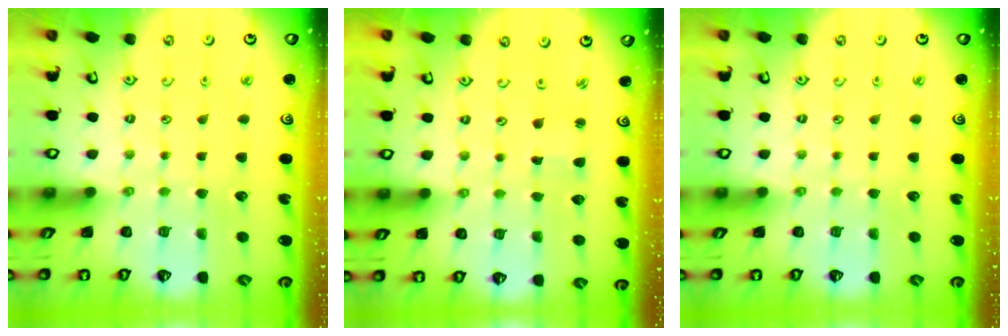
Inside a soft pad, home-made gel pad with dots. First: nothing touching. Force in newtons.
{"total": 1.5, "press": 1.5, "slide": 0.2}
{"total": 0.0}